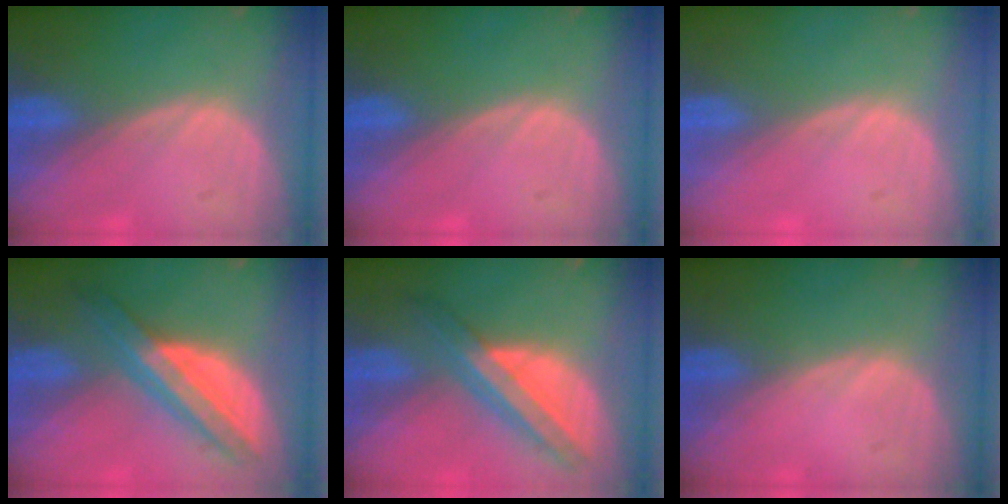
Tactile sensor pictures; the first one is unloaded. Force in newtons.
{"total": 0.0}
{"total": 0.0}
{"total": 8.0, "press": 8.0, "slide": 0.6}
{"total": 8.2, "press": 6.9, "slide": 4.4}
{"total": 0.0}